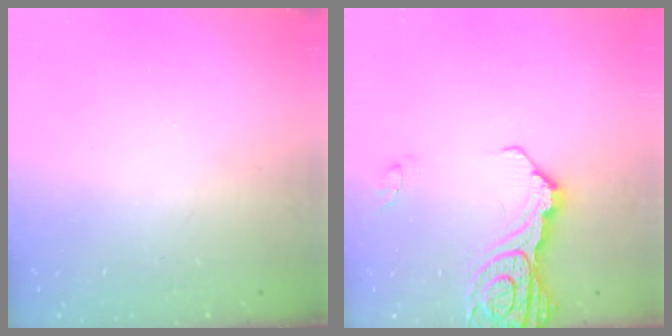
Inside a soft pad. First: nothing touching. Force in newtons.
{"total": 16.1, "press": 16.0, "slide": 1.9}